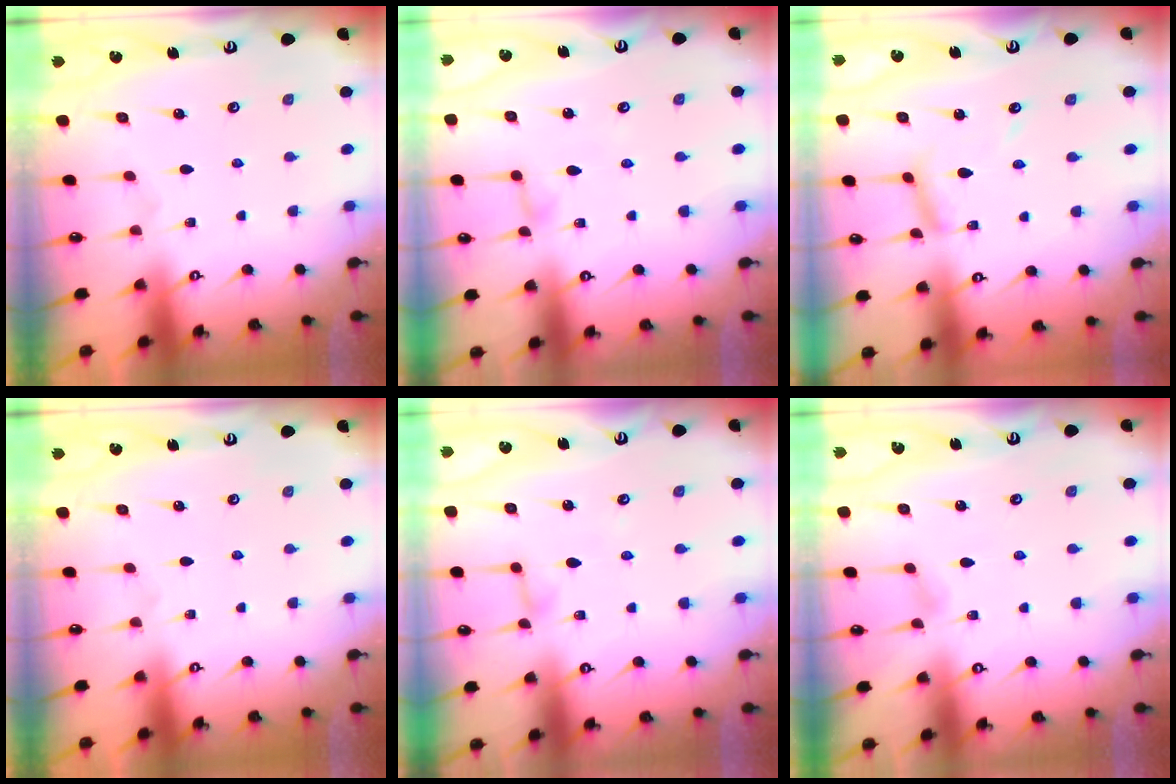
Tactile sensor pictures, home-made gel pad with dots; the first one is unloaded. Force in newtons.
{"total": 3.0, "press": 3.0, "slide": 0.3}
{"total": 7.5, "press": 7.5, "slide": 0.1}
{"total": 0.0}
{"total": 3.6, "press": 3.6, "slide": 0.3}
{"total": 3.5, "press": 3.5, "slide": 0.0}